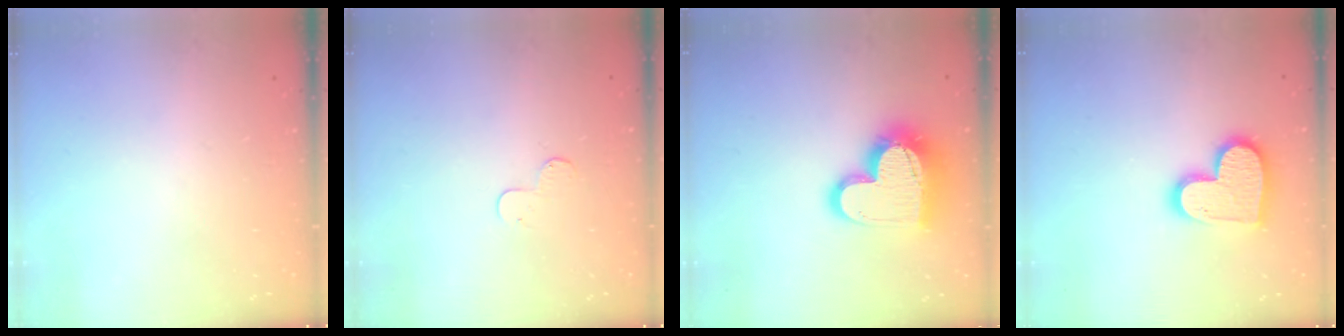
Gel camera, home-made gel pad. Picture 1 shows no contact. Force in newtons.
{"total": 3.7, "press": 3.7, "slide": 0.3}
{"total": 17.8, "press": 17.7, "slide": 1.6}
{"total": 13.9, "press": 13.9, "slide": 1.2}